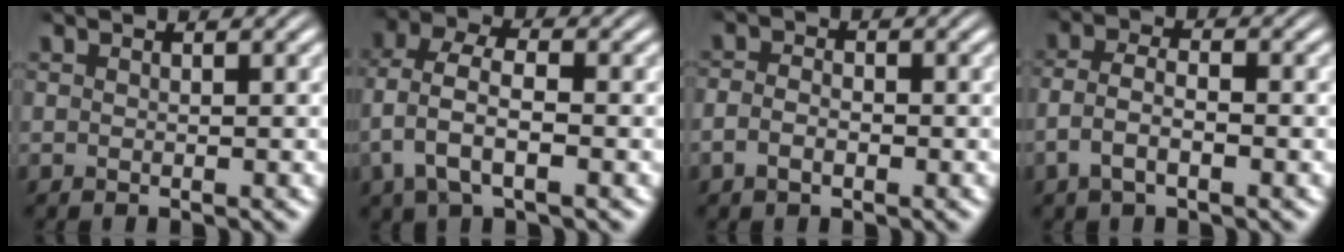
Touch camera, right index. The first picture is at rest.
{"total": 4.9, "force": [-0.2, 3.2, 3.7], "torque": [-0.101, -0.015, 0.002]}
{"total": 1.8, "force": [-1.0, 1.1, 1.0], "torque": [-0.026, -0.002, -0.020]}
{"total": 4.0, "force": [-1.2, 2.6, 2.8], "torque": [-0.067, -0.007, -0.021]}